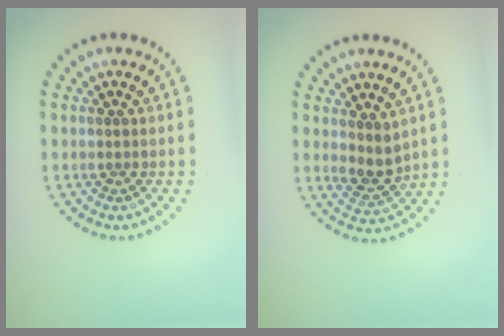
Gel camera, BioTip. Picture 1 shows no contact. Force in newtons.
{"total": 2.4, "press": 2.0, "slide": 1.3}